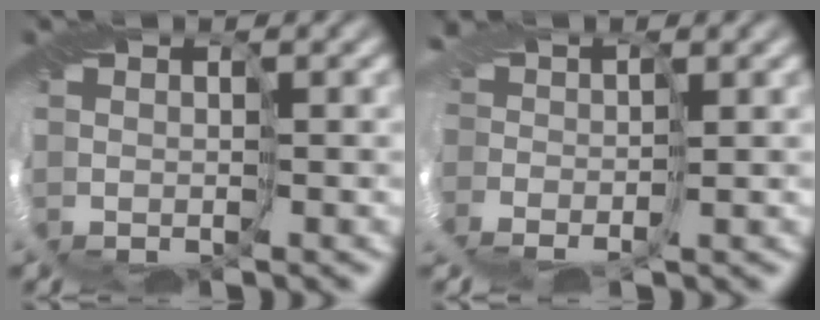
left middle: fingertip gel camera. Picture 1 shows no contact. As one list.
[{"total": 2.6, "force": [-0.7, 1.6, 1.9], "torque": [-0.042, 0.005, -0.022]}]